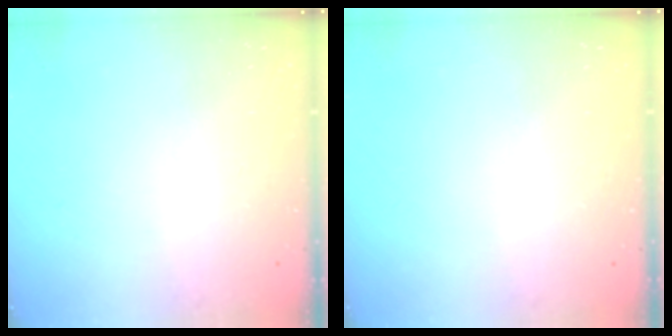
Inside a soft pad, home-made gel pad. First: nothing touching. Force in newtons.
{"total": 0.0}